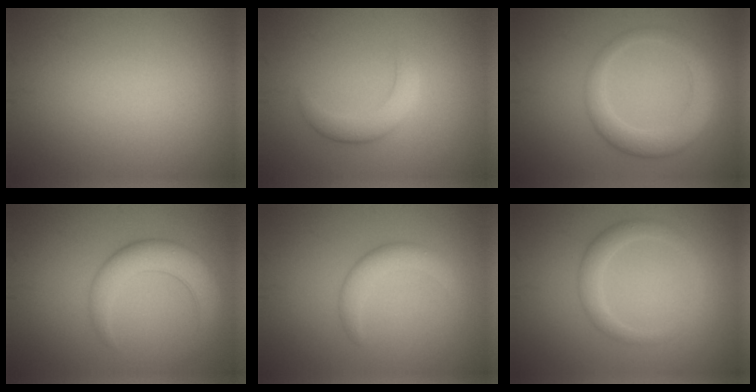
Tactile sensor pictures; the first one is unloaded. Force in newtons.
{"total": 2.9, "press": 2.9, "slide": 0.2}
{"total": 4.3, "press": 4.3, "slide": 0.3}
{"total": 4.9, "press": 4.9, "slide": 0.3}
{"total": 2.8, "press": 2.8, "slide": 0.2}
{"total": 2.5, "press": 2.5, "slide": 0.1}